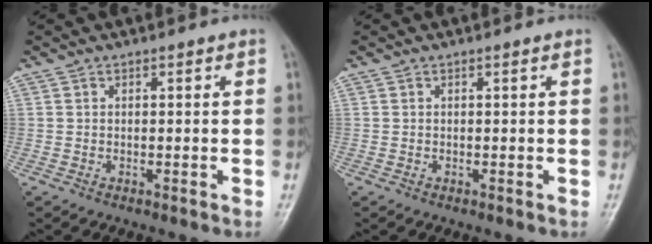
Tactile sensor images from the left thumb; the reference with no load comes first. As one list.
[{"total": 0.0}]